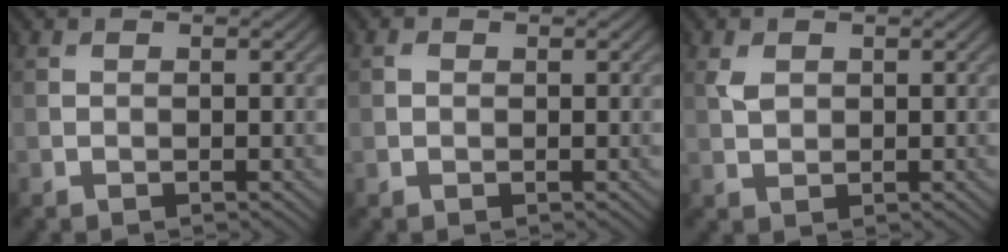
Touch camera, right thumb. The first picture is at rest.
{"total": 0.6, "force": [0.1, 0.5, 0.3], "torque": [-0.004, -0.002, 0.001]}
{"total": 1.9, "force": [0.7, 1.3, 1.2], "torque": [-0.033, 0.000, 0.016]}